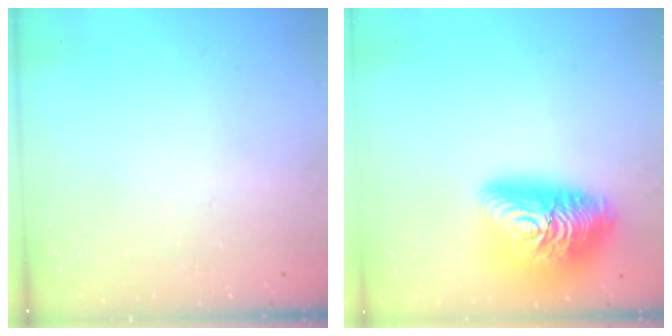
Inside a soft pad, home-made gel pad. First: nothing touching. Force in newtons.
{"total": 20.7, "press": 20.7, "slide": 1.1}